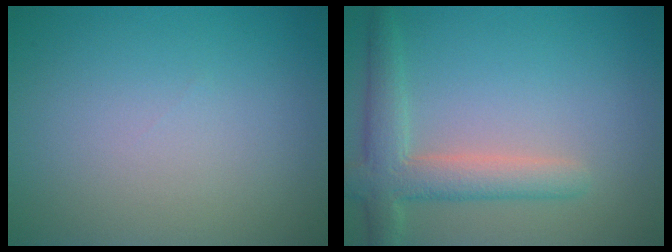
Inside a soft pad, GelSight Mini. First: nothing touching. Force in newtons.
{"total": 4.3, "press": 4.3, "slide": 0.4}